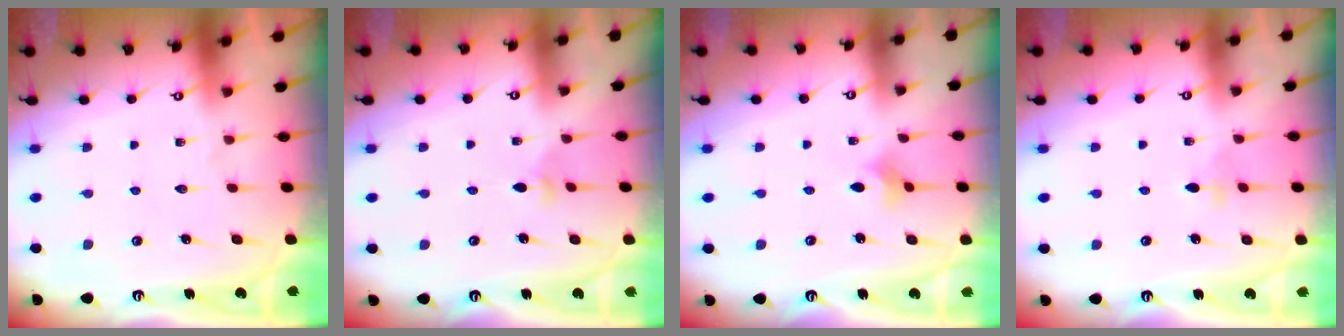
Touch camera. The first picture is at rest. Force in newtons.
{"total": 2.3, "press": 2.3, "slide": 0.5}
{"total": 3.0, "press": 2.9, "slide": 0.5}
{"total": 3.0, "press": 2.9, "slide": 0.6}